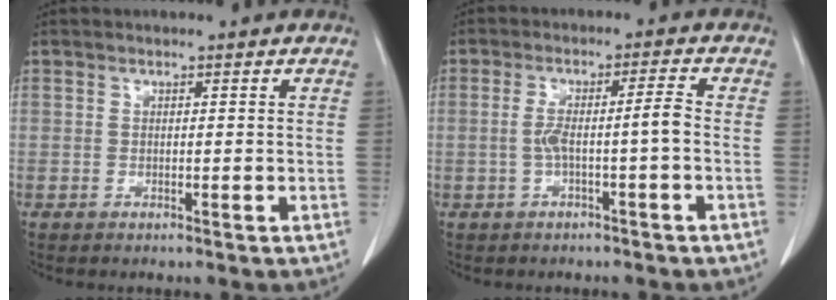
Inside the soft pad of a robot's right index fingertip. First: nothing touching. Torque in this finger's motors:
{"motor_torque": [0.52, -0.13, 0.20, 0.05]}